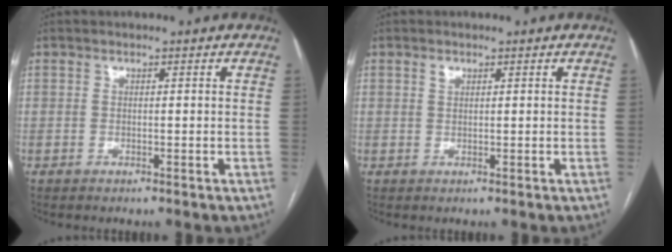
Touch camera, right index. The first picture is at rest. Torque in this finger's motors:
{"motor_torque": [0.12, 0.08, 0.13, 0.02]}